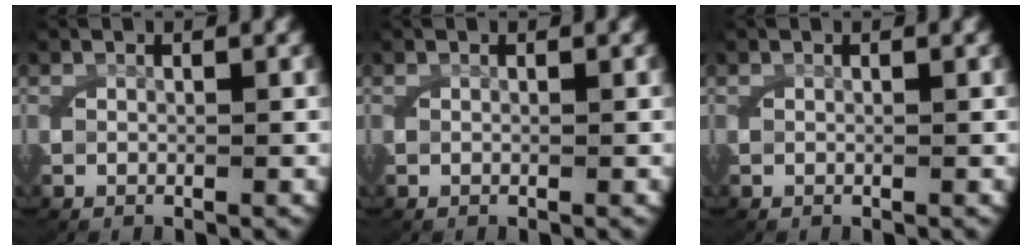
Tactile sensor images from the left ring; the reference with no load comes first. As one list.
[{"total": 0.0}, {"total": 0.0}]